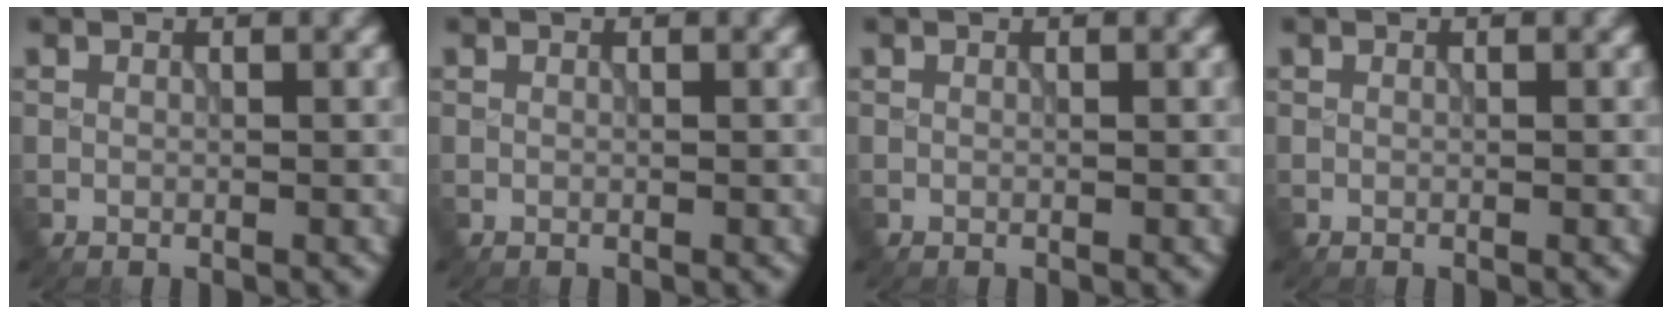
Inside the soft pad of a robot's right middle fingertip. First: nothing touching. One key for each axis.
{"total": 0.0}
{"total": 0.0}
{"total": 0.0}